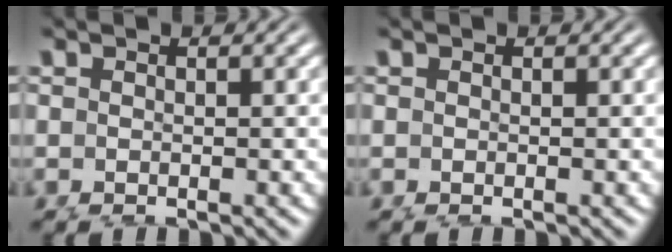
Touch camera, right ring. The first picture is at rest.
{"total": 0.0}